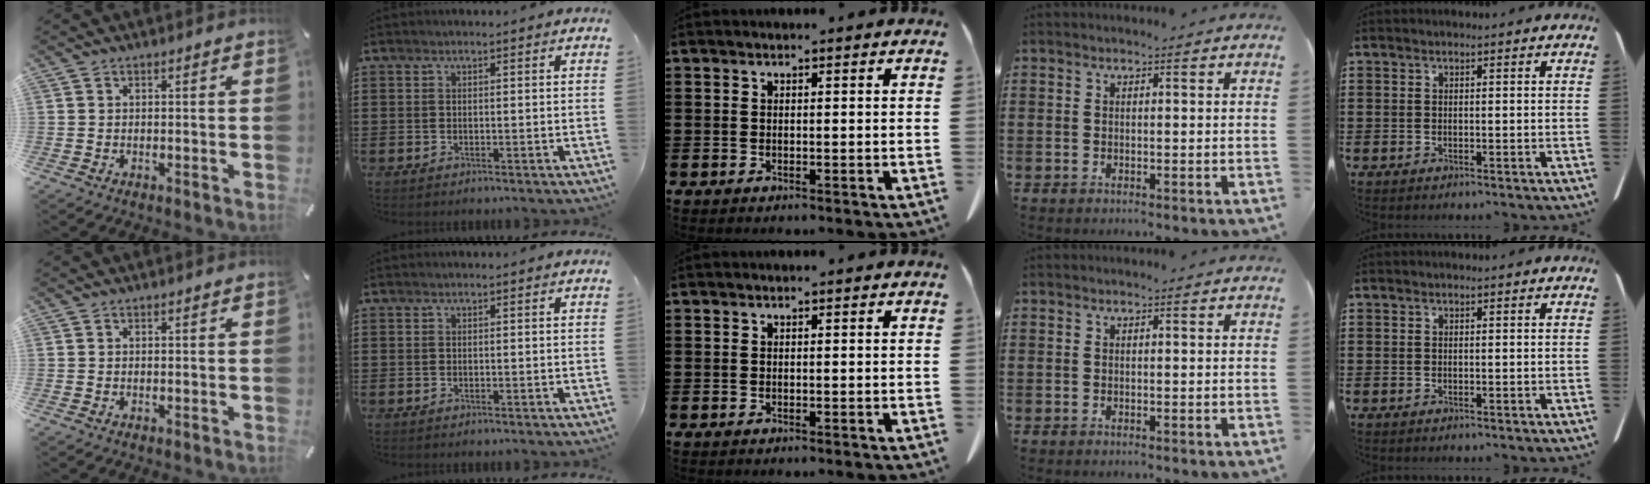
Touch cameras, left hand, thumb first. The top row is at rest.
{}